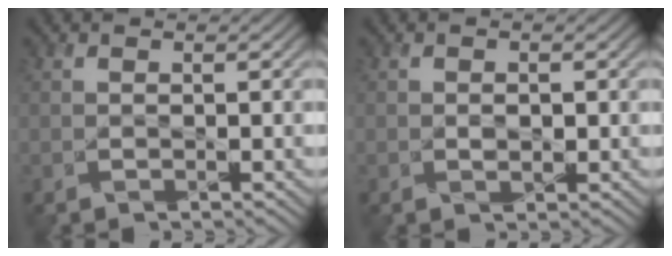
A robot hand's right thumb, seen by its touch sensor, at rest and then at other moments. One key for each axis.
{"total": 1.3, "fx": 0.0, "fy": 0.8, "fz": 1.0, "tx": -0.014, "ty": -0.004, "tz": 0.000}